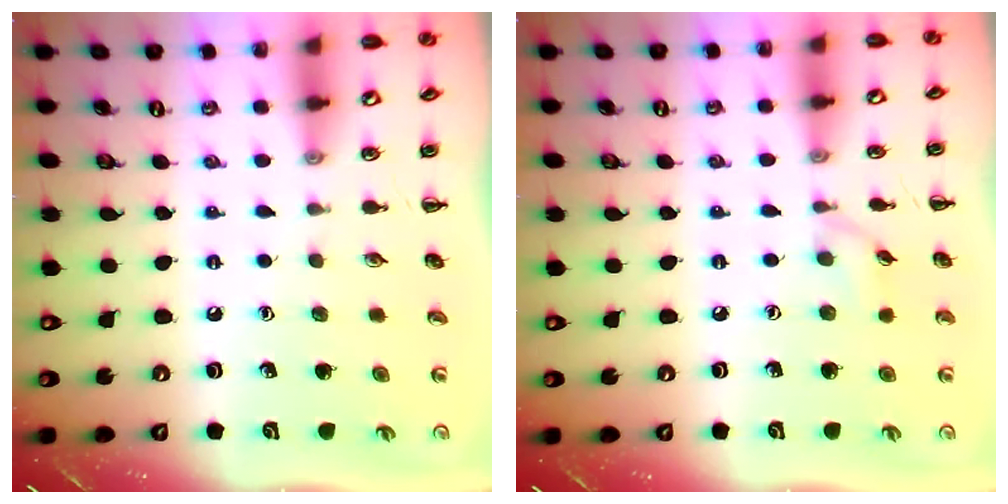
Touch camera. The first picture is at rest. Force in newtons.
{"total": 5.4, "press": 5.3, "slide": 0.6}